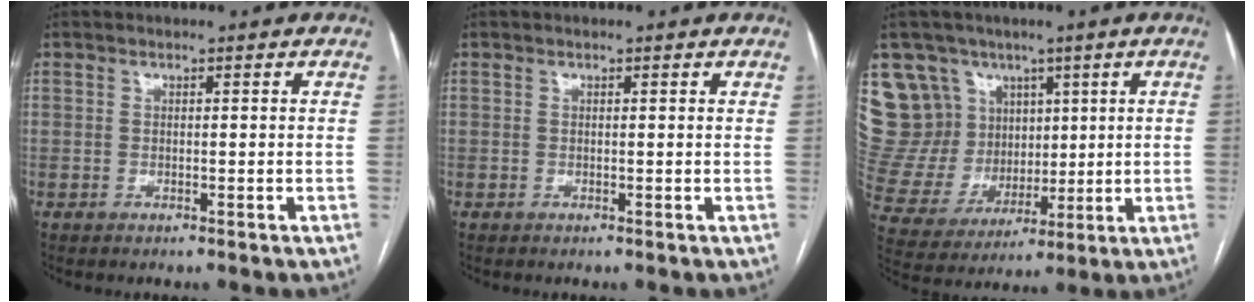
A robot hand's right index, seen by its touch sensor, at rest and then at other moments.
{"total": 0.0}
{"total": 17.6, "force": [9.0, 14.4, 4.4], "torque": [-0.121, 0.068, 0.196]}